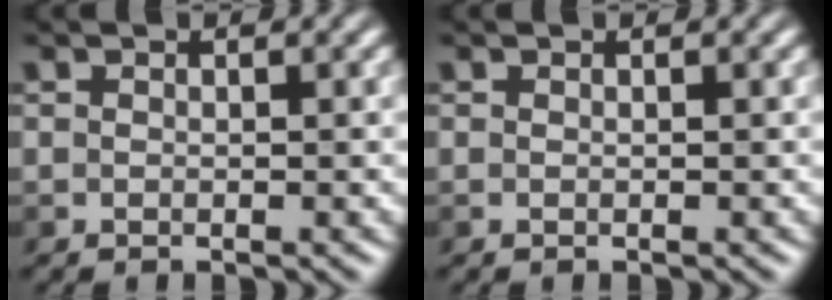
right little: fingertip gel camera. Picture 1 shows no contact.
{"total": 0.0}